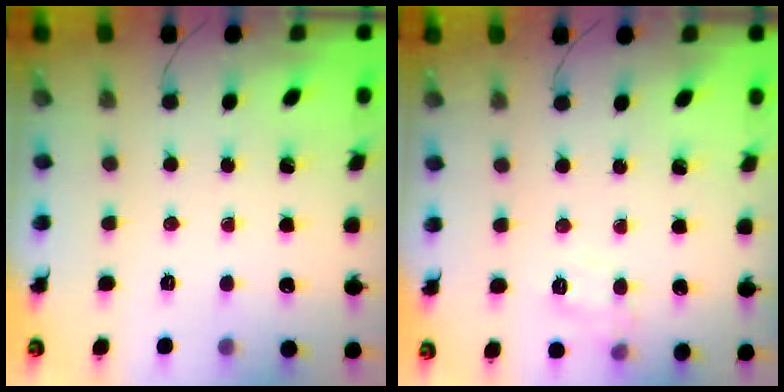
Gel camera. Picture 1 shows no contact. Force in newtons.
{"total": 8.6, "press": 8.5, "slide": 1.1}